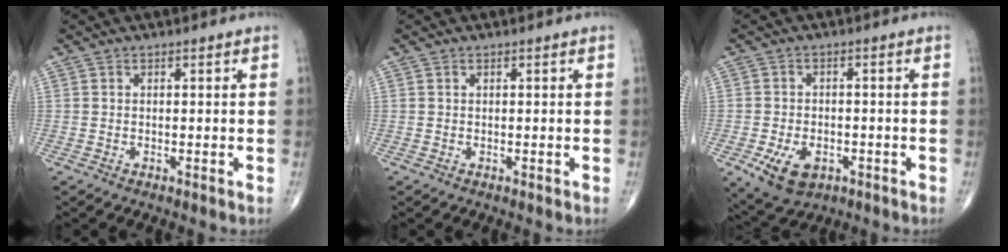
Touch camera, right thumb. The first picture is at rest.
{"total": 0.0}
{"total": 8.1, "force": [-3.2, 5.3, 5.3], "torque": [-0.083, 0.004, -0.044]}